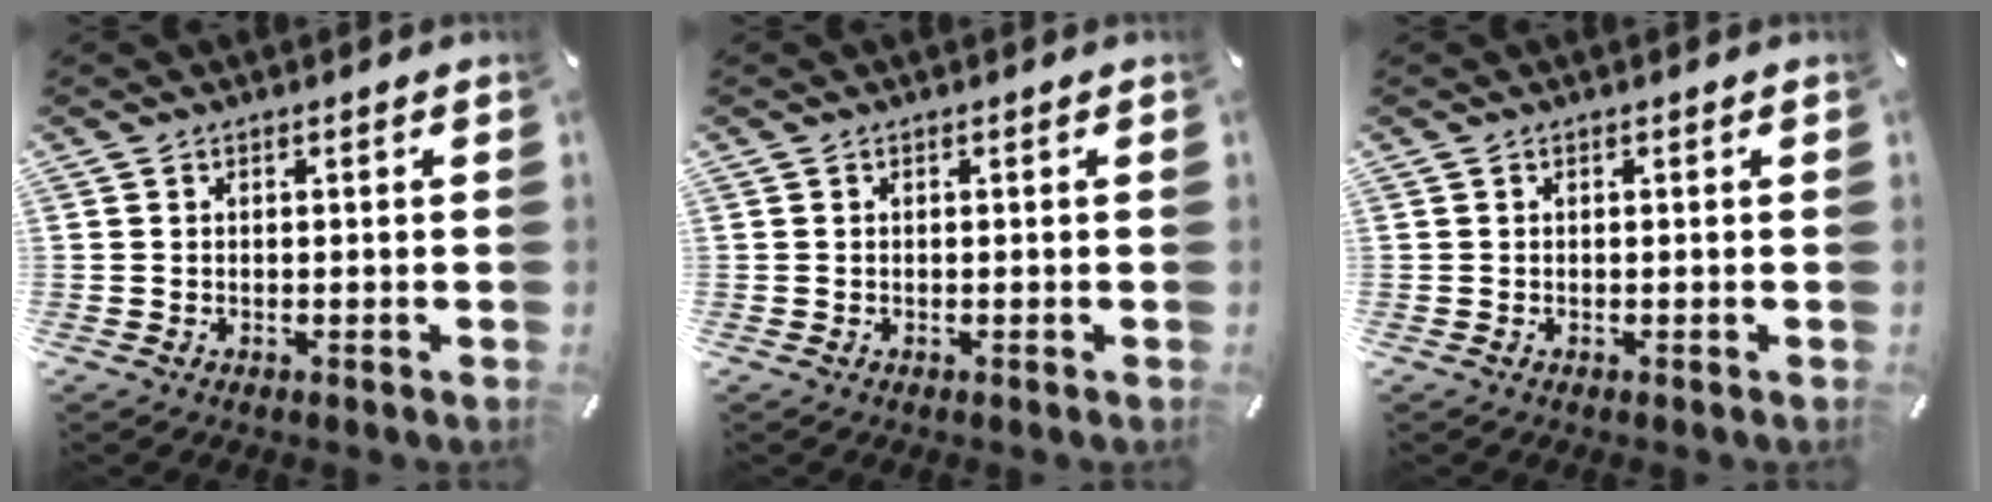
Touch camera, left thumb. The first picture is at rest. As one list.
[{"total": 0.0}, {"total": 0.0}]